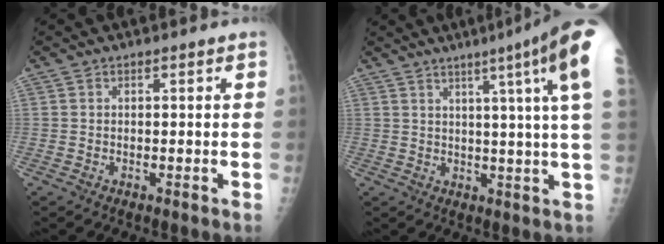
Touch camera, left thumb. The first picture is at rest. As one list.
[{"total": 16.5, "force": [8.4, -0.6, 14.2], "torque": [-0.182, -0.036, 0.086]}]